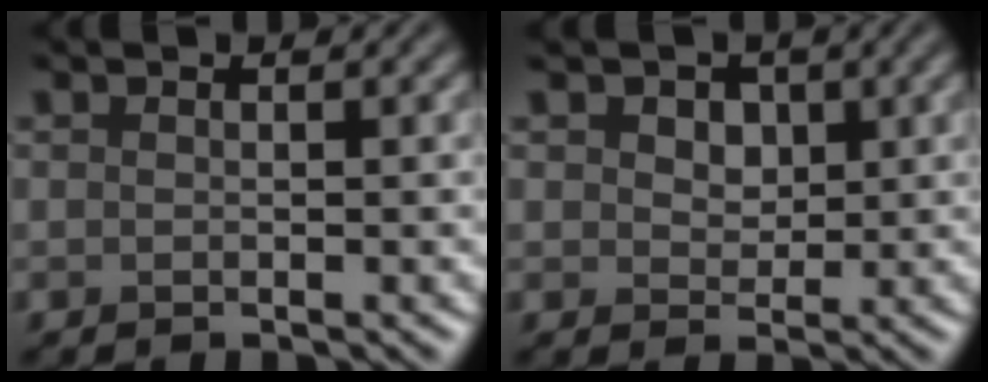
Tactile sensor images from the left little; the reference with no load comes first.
{"total": 3.7, "force": [1.7, 2.5, 2.0], "torque": [-0.044, 0.009, 0.016]}